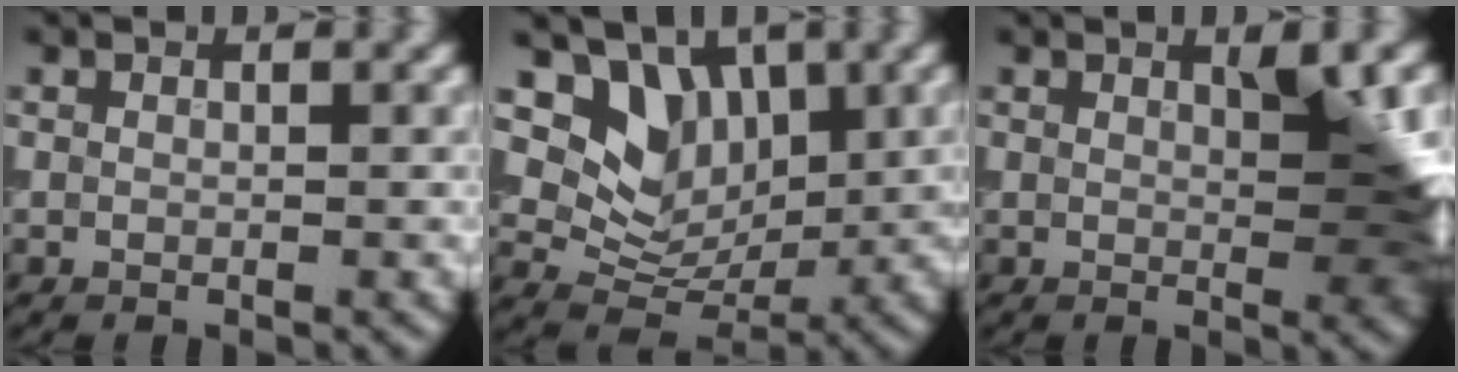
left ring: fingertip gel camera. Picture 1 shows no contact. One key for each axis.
{"total": 5.7, "fx": 2.5, "fy": 4.2, "fz": 3.0, "tx": -0.046, "ty": -0.015, "tz": 0.039}
{"total": 5.5, "fx": 1.4, "fy": 1.5, "fz": 5.1, "tx": -0.060, "ty": -0.001, "tz": 0.025}